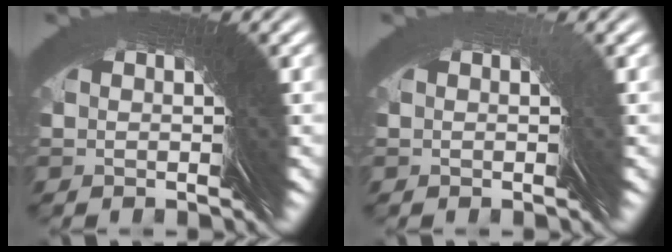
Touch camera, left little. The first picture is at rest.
{"total": 2.7, "force": [0.1, -1.0, -2.5], "torque": [0.038, 0.004, 0.004]}